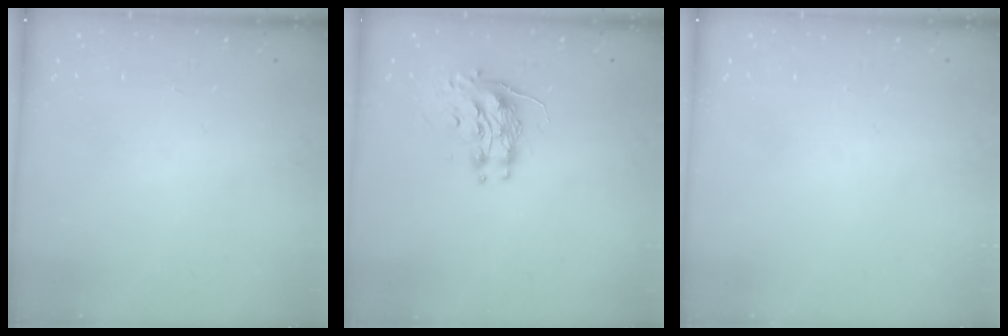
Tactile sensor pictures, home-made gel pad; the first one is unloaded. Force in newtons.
{"total": 9.0, "press": 9.0, "slide": 0.4}
{"total": 0.0}